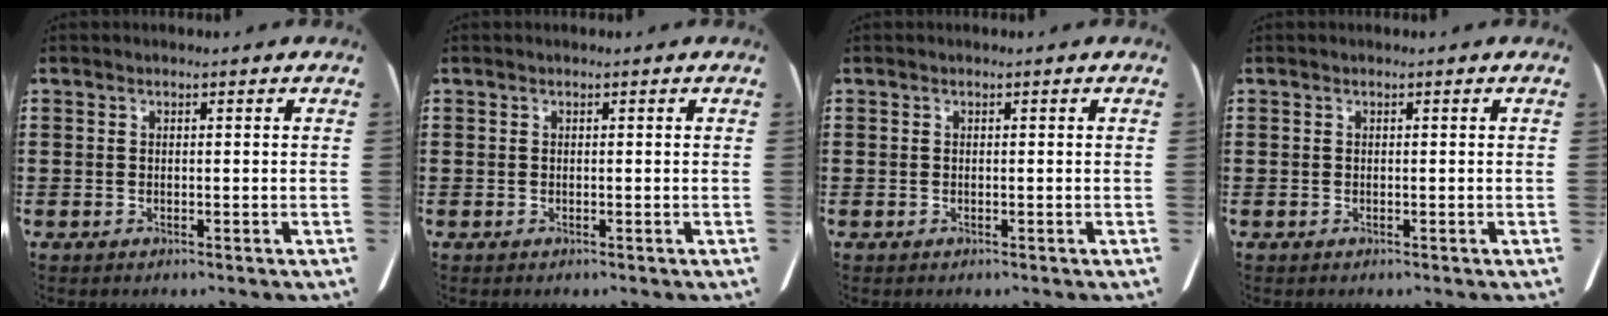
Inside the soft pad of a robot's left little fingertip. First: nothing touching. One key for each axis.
{"total": 0.0}
{"total": 0.0}
{"total": 0.0}